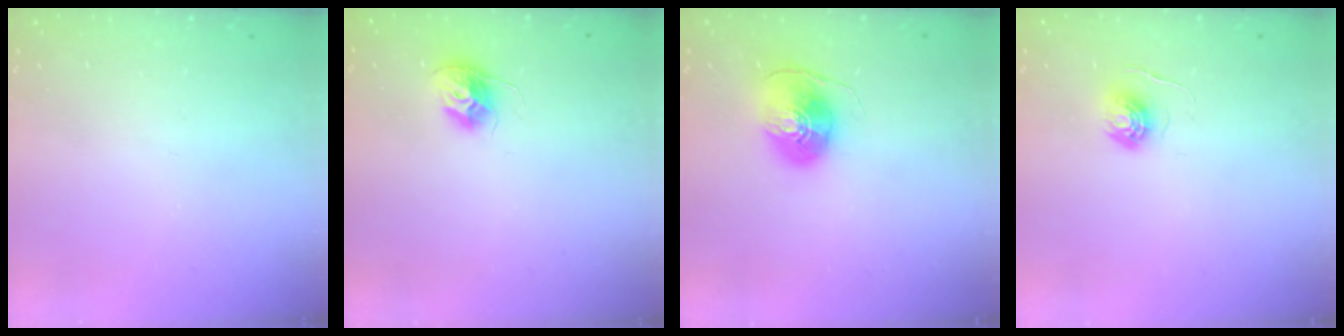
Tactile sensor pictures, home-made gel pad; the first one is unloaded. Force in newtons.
{"total": 10.1, "press": 10.1, "slide": 0.7}
{"total": 8.8, "press": 8.7, "slide": 1.0}
{"total": 5.8, "press": 5.8, "slide": 0.3}